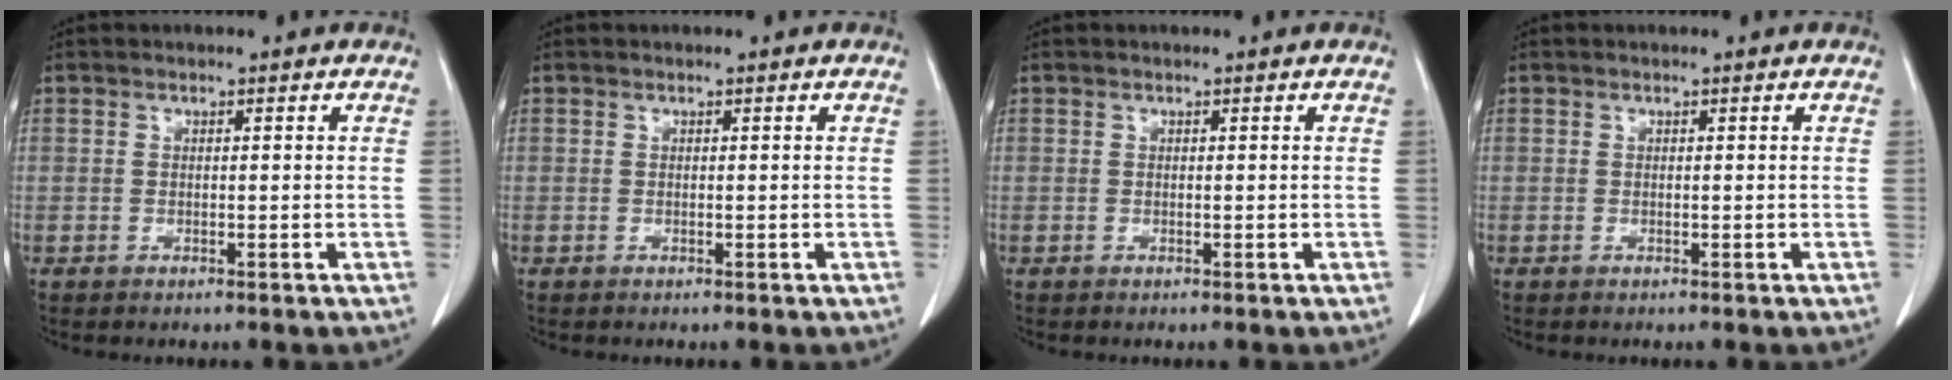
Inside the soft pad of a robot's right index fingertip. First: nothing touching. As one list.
[{"total": 0.0}, {"total": 0.0}, {"total": 0.0}]